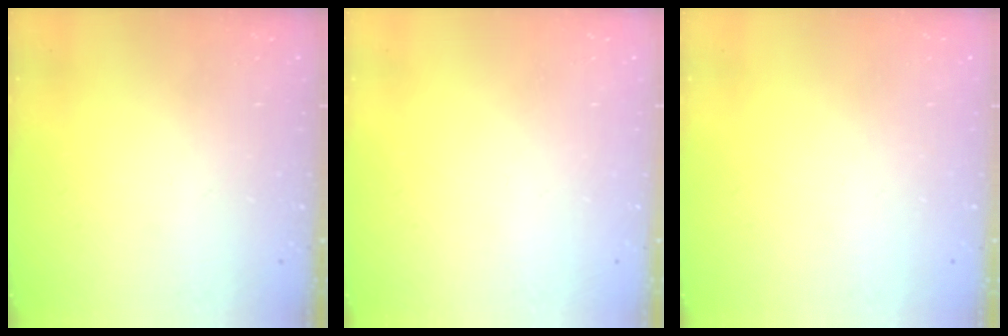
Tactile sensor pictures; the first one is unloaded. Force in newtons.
{"total": 0.0}
{"total": 0.0}